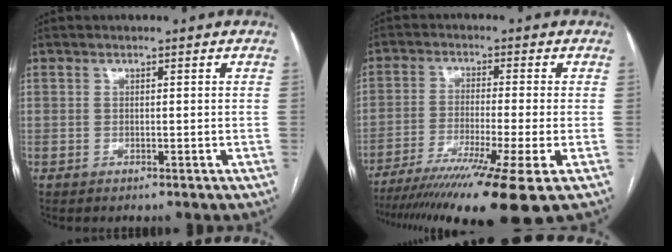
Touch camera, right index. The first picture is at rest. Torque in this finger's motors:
{"motor_torque": [1.50, -0.63, 1.05, 0.21]}